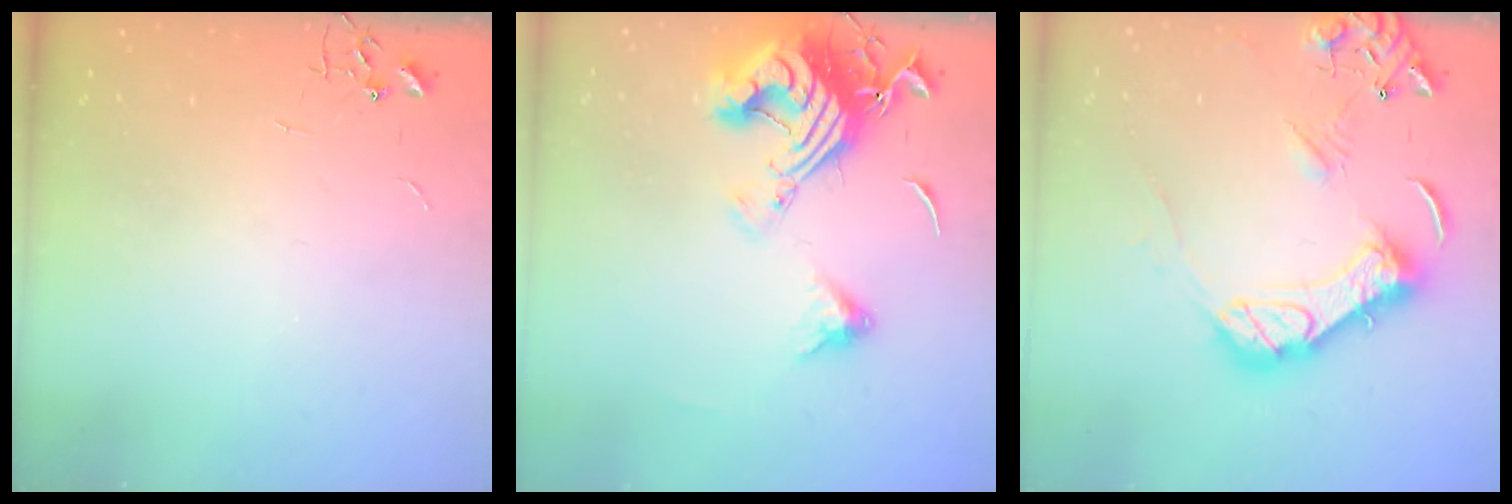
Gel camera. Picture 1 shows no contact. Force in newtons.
{"total": 17.8, "press": 17.7, "slide": 1.9}
{"total": 18.5, "press": 18.3, "slide": 2.7}